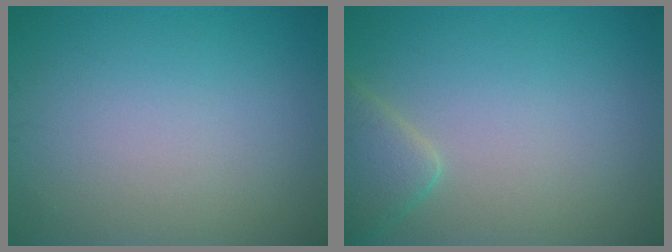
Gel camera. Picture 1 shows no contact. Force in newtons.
{"total": 2.8, "press": 2.8, "slide": 0.1}